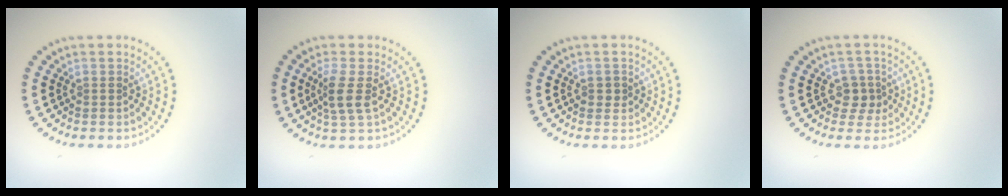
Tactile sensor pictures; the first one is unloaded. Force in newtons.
{"total": 2.5, "press": 2.0, "slide": 1.5}
{"total": 1.1, "press": 1.1, "slide": 0.2}
{"total": 1.9, "press": 1.6, "slide": 1.0}